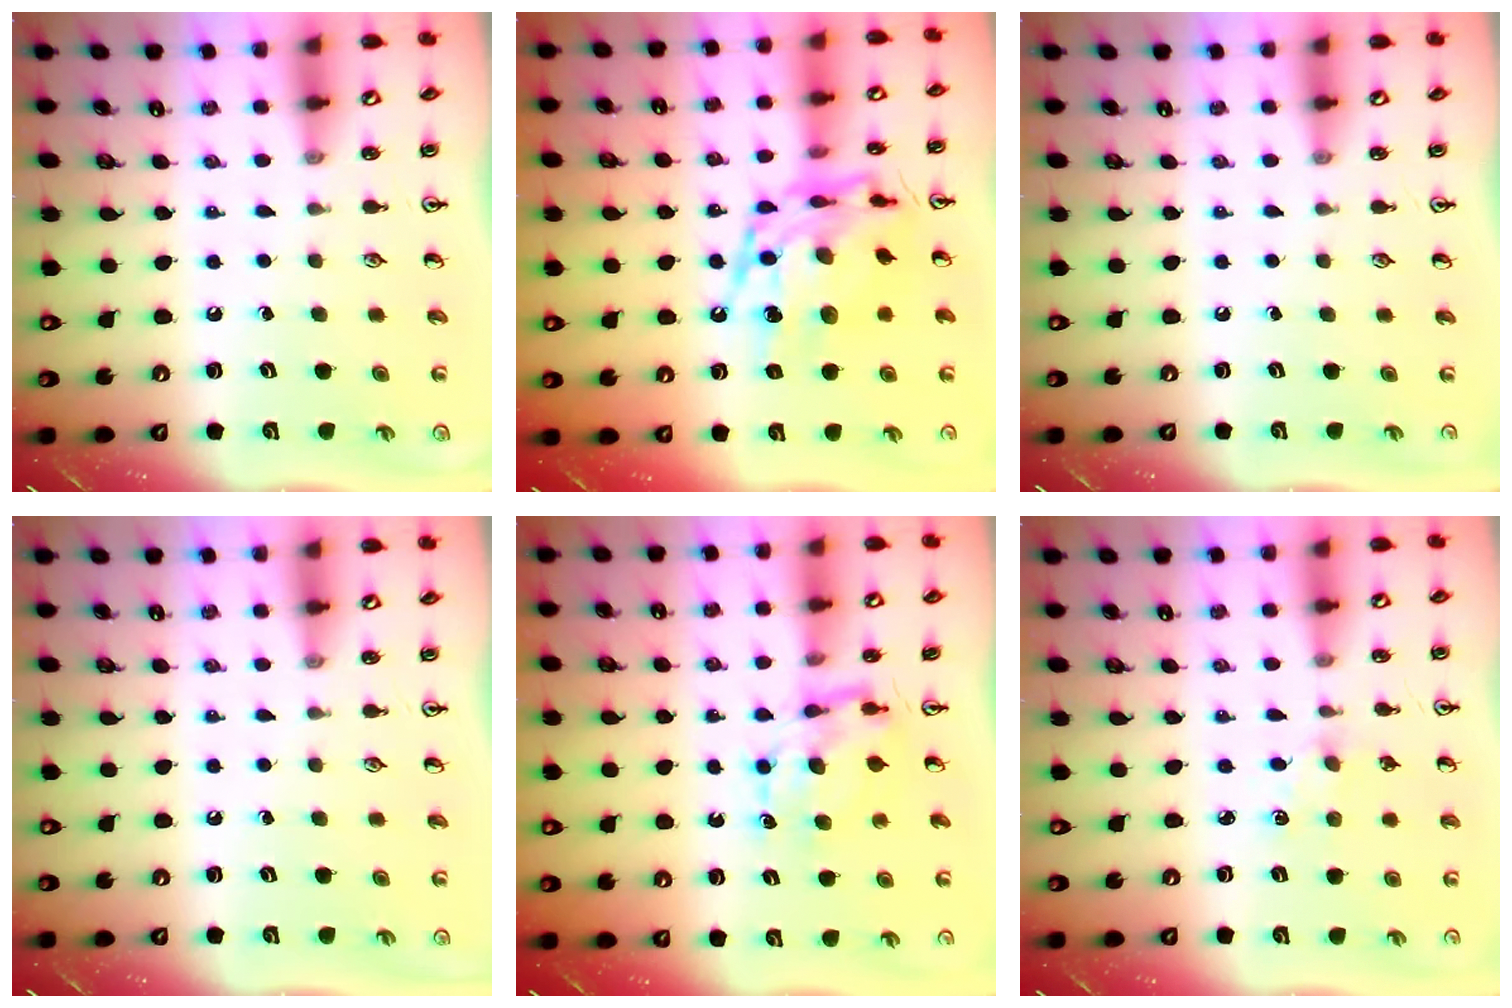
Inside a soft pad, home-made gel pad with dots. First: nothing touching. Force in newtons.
{"total": 17.9, "press": 17.8, "slide": 1.4}
{"total": 0.0}
{"total": 0.0}
{"total": 6.9, "press": 6.9, "slide": 0.6}
{"total": 1.4, "press": 1.3, "slide": 0.3}